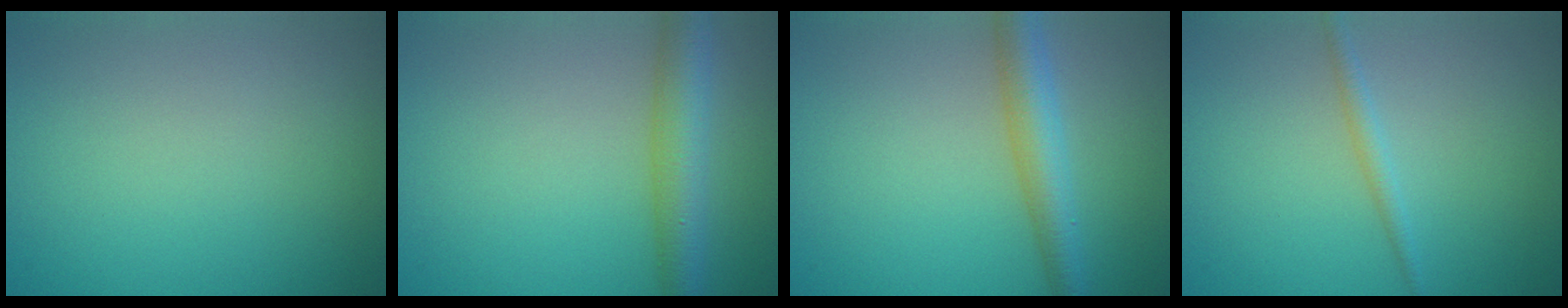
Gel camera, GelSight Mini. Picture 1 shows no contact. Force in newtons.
{"total": 4.5, "press": 4.4, "slide": 0.2}
{"total": 4.0, "press": 4.0, "slide": 0.2}
{"total": 1.2, "press": 1.2, "slide": 0.1}